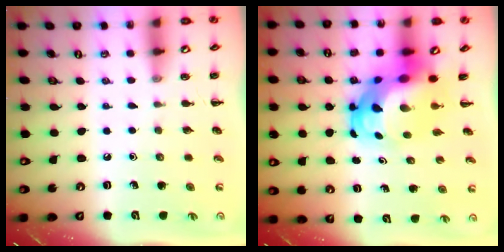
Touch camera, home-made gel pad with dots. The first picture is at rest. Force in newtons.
{"total": 9.5, "press": 9.2, "slide": 2.7}